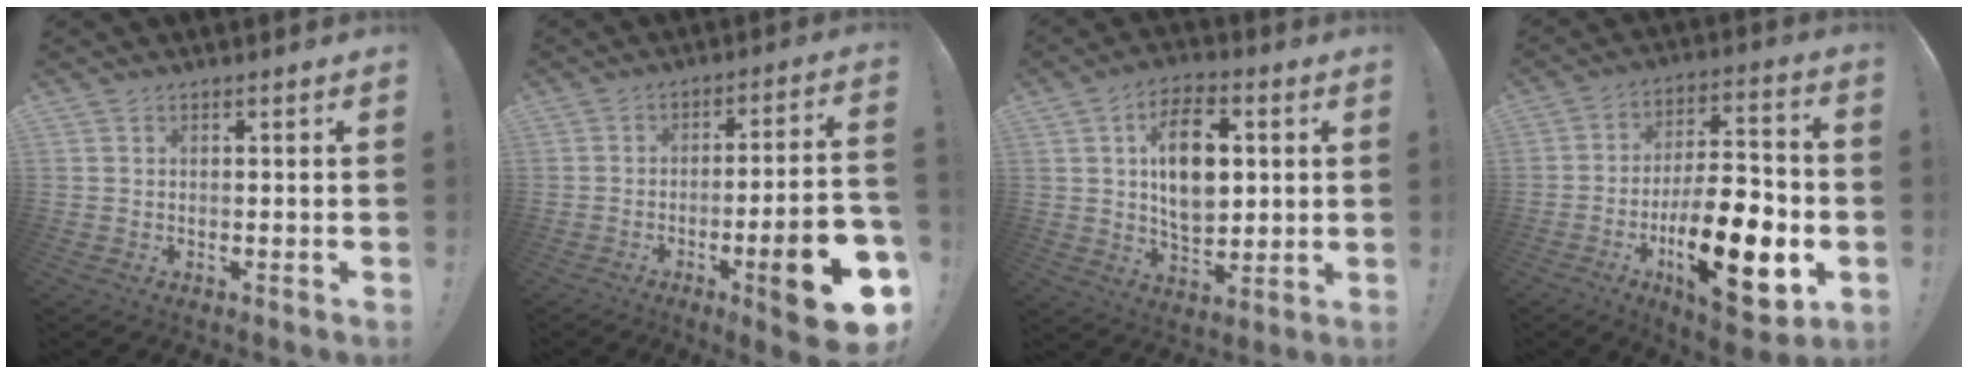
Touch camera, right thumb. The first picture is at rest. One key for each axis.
{"total": 17.0, "fx": -6.5, "fy": 3.3, "fz": 15.4, "tx": -0.199, "ty": 0.027, "tz": -0.089}
{"total": 15.0, "fx": 3.0, "fy": 9.4, "fz": 11.3, "tx": -0.179, "ty": 0.010, "tz": 0.053}
{"total": 23.6, "fx": -7.3, "fy": 10.0, "fz": 20.0, "tx": -0.319, "ty": 0.040, "tz": -0.107}